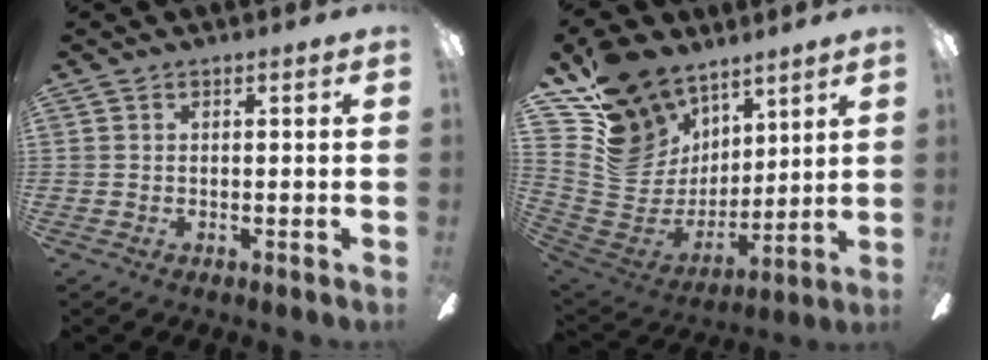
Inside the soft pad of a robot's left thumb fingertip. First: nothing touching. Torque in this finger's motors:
{"motor_torque": [0.37, 0.37, 0.00, -0.38, 0.27]}